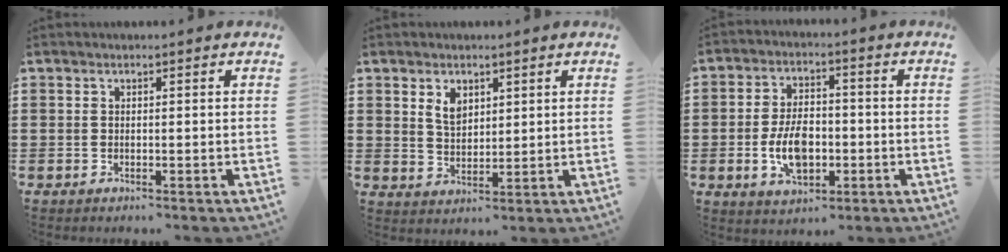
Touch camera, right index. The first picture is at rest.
{"total": 3.5, "force": [1.8, 2.2, 2.1], "torque": [-0.049, 0.008, 0.033]}
{"total": 7.9, "force": [-1.8, 4.7, 6.1], "torque": [-0.110, 0.002, -0.037]}